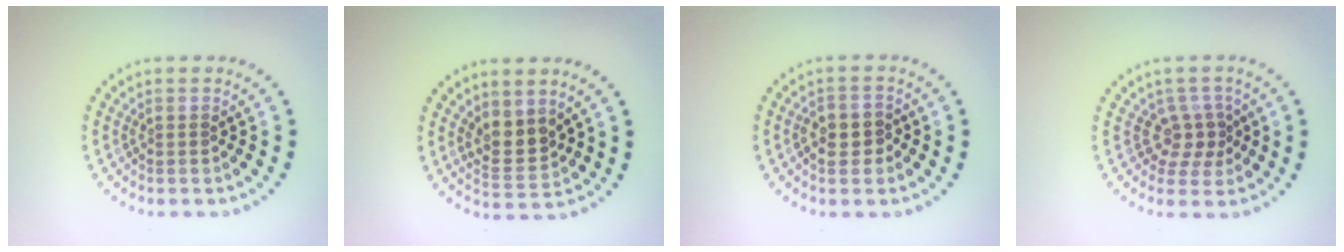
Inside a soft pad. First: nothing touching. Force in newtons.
{"total": 2.9, "press": 2.7, "slide": 1.2}
{"total": 1.9, "press": 1.8, "slide": 0.6}
{"total": 2.3, "press": 1.7, "slide": 1.5}